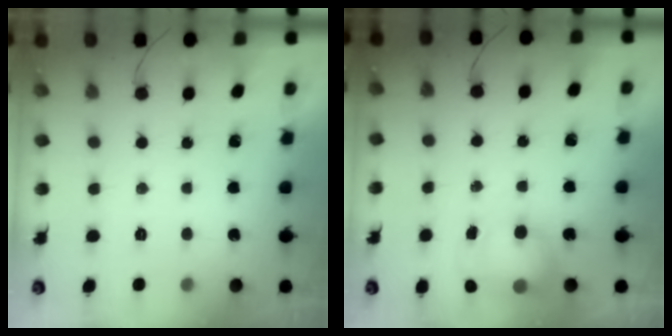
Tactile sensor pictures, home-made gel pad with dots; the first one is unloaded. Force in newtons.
{"total": 7.1, "press": 7.0, "slide": 1.3}